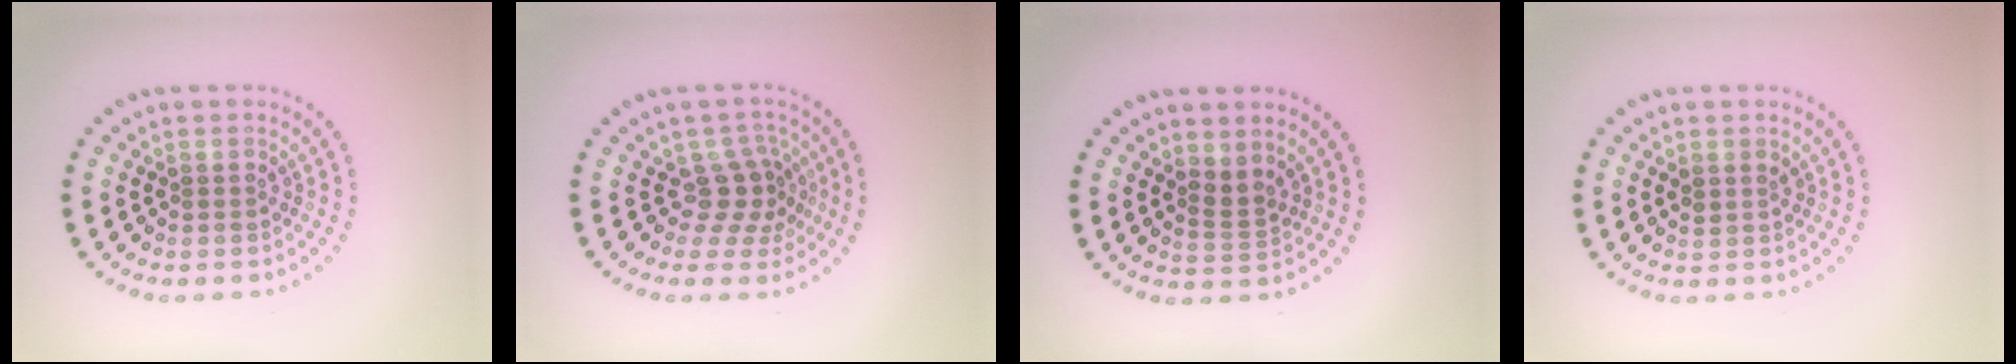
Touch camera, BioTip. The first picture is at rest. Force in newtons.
{"total": 2.9, "press": 2.2, "slide": 2.0}
{"total": 1.8, "press": 1.4, "slide": 1.2}
{"total": 0.9, "press": 0.8, "slide": 0.4}